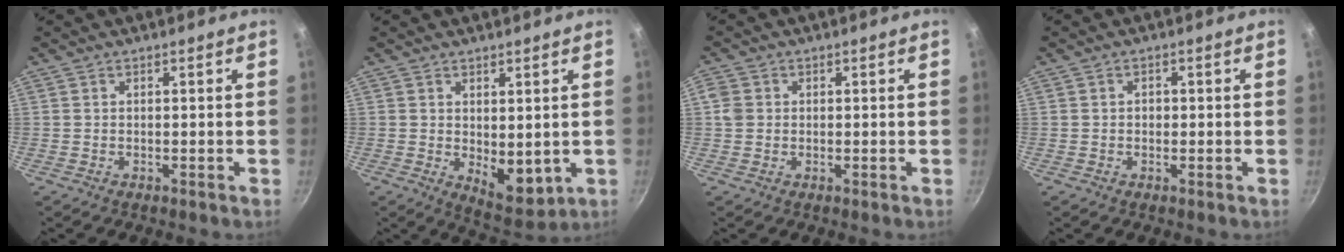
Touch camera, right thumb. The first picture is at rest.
{"total": 7.4, "force": [0.5, 4.1, 6.1], "torque": [-0.065, -0.023, 0.022]}
{"total": 2.9, "force": [0.2, 2.6, 1.2], "torque": [-0.016, 0.005, 0.000]}
{"total": 1.2, "force": [-0.1, 1.0, 0.6], "torque": [-0.007, 0.004, -0.002]}